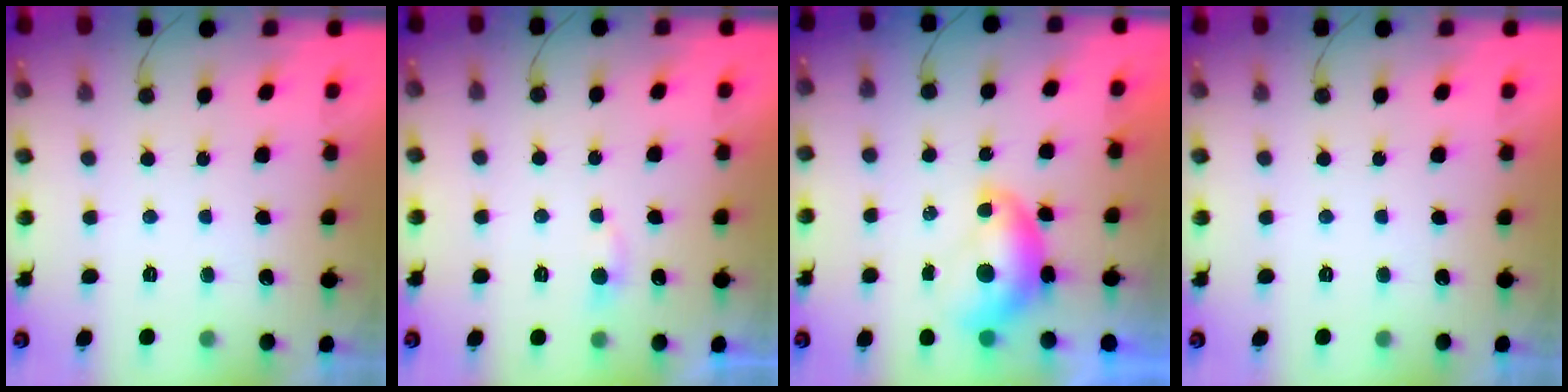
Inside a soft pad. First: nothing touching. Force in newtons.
{"total": 3.0, "press": 3.0, "slide": 0.3}
{"total": 7.6, "press": 7.6, "slide": 0.2}
{"total": 0.0}